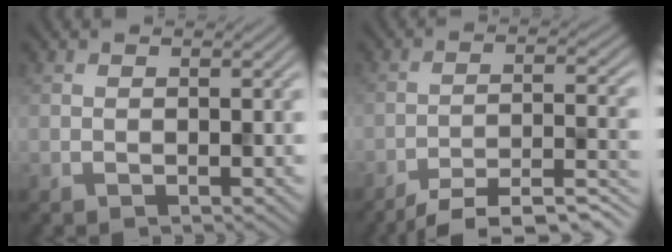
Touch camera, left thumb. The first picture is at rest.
{"total": 8.2, "force": [-6.5, 1.5, 4.8], "torque": [-0.086, -0.001, -0.097]}